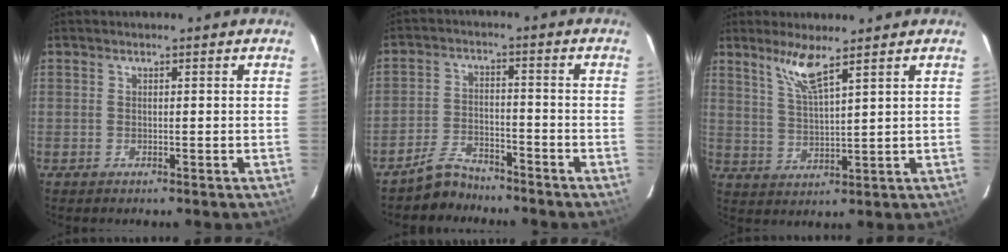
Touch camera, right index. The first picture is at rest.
{"total": 6.2, "force": [-5.6, 2.3, 1.2], "torque": [-0.042, 0.016, -0.094]}
{"total": 6.2, "force": [4.5, 0.2, 4.3], "torque": [-0.087, -0.002, 0.093]}